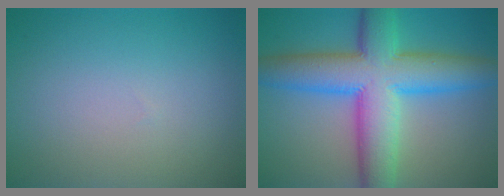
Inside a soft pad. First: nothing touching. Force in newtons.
{"total": 11.2, "press": 11.2, "slide": 0.2}